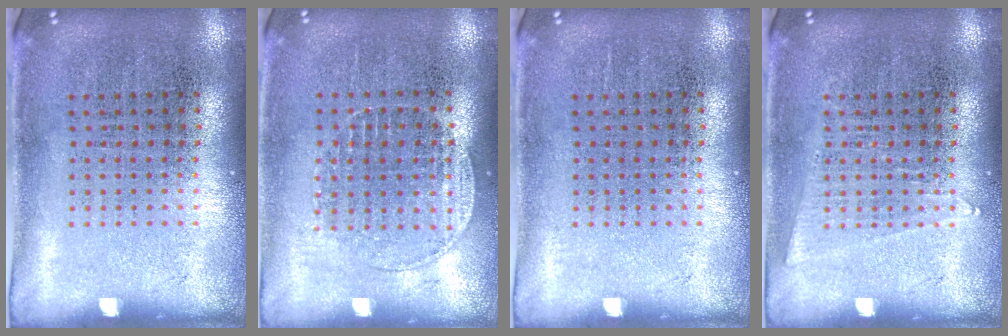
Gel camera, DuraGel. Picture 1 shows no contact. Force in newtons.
{"total": 1.2, "press": 1.1, "slide": 0.5}
{"total": 0.0}
{"total": 1.0, "press": 1.0, "slide": 0.1}